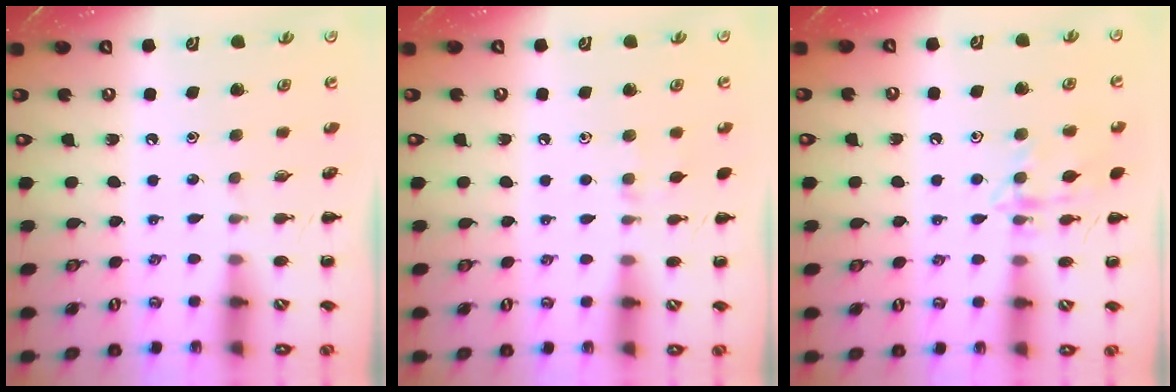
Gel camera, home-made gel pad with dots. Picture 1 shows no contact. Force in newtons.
{"total": 4.8, "press": 4.6, "slide": 1.6}
{"total": 11.4, "press": 11.4, "slide": 0.7}